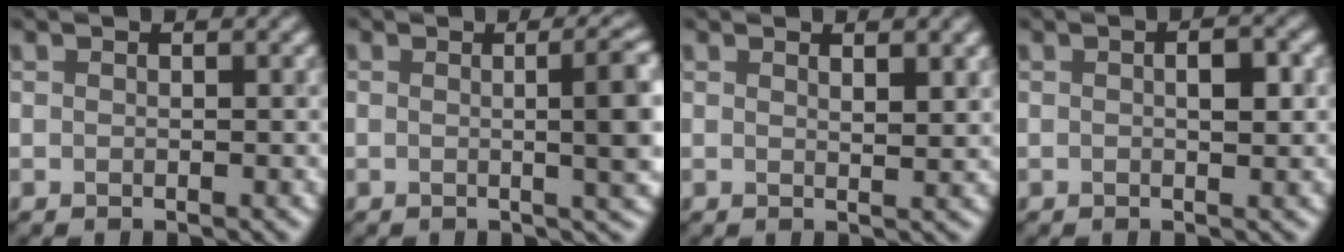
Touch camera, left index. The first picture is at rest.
{"total": 6.1, "force": [0.2, 1.8, 5.8], "torque": [-0.055, 0.004, 0.004]}
{"total": 1.7, "force": [1.1, 0.4, 1.3], "torque": [-0.014, -0.001, 0.016]}
{"total": 2.1, "force": [0.3, 0.7, 2.0], "torque": [-0.030, 0.003, 0.003]}